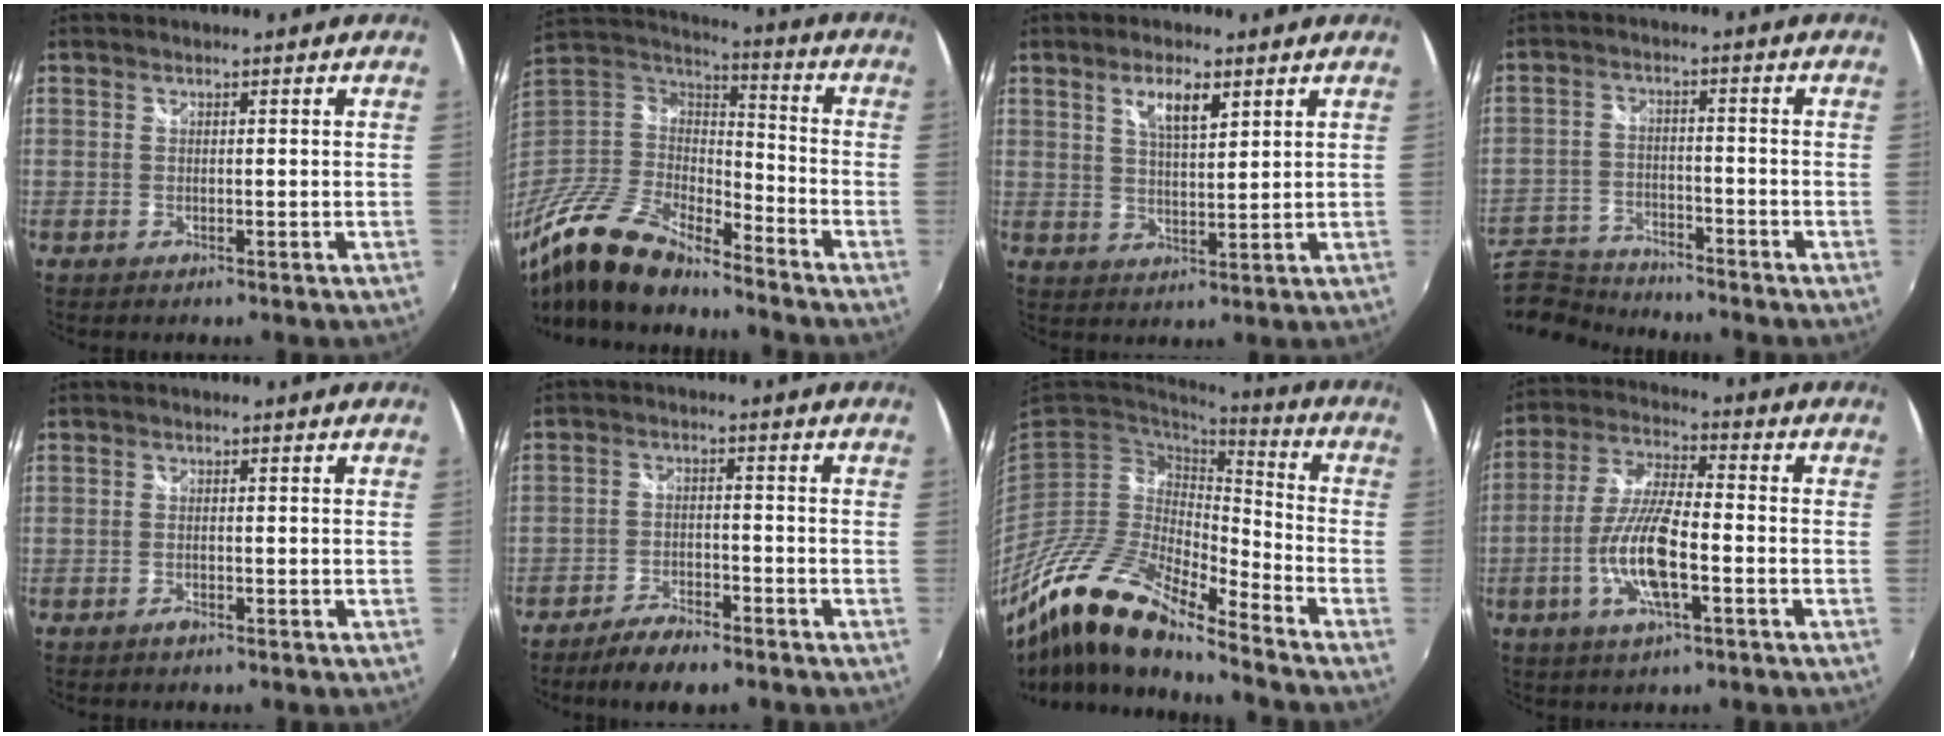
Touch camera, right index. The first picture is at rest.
{"total": 18.7, "force": [-14.4, 6.6, 9.8], "torque": [-0.218, -0.021, -0.283]}
{"total": 5.6, "force": [3.1, 1.8, 4.4], "torque": [-0.078, 0.003, 0.055]}
{"total": 10.8, "force": [-9.6, 3.9, 2.9], "torque": [-0.090, -0.007, -0.170]}
{"total": 1.0, "force": [-0.8, 0.3, 0.6], "torque": [-0.013, -0.001, -0.014]}
{"total": 8.3, "force": [-6.8, 2.4, 4.2], "torque": [-0.103, -0.008, -0.118]}
{"total": 17.5, "force": [-13.2, 4.0, 10.9], "torque": [-0.203, -0.025, -0.263]}
{"total": 11.9, "force": [-3.9, 2.8, 10.9], "torque": [-0.227, -0.002, -0.075]}